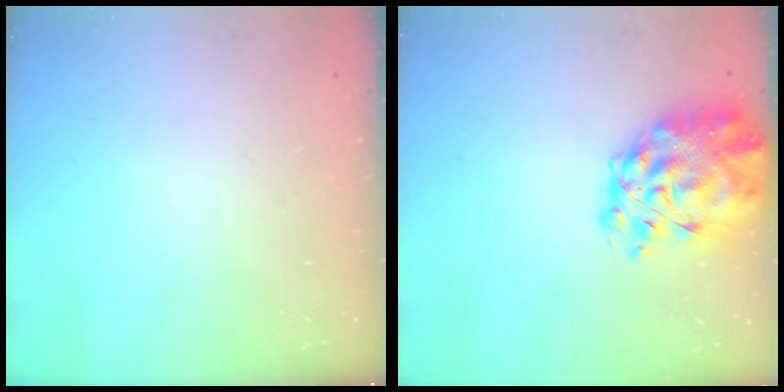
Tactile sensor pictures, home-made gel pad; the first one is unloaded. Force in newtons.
{"total": 13.0, "press": 12.2, "slide": 4.4}